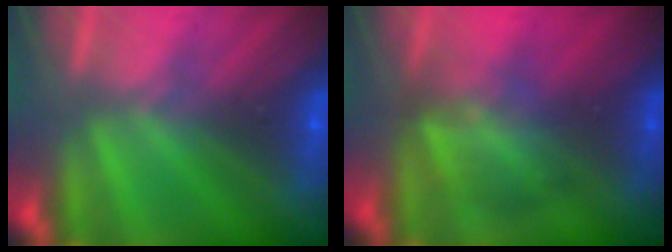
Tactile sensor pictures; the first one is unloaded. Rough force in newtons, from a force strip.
{"total": 2.8}